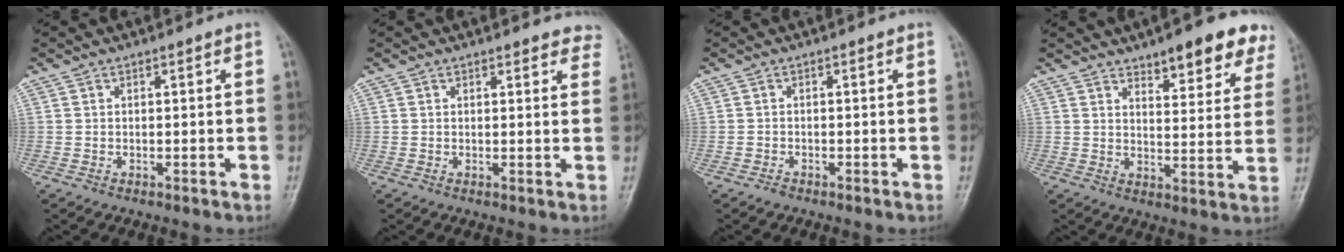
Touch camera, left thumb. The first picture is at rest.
{"total": 4.7, "force": [4.3, 1.7, 1.0], "torque": [0.024, -0.017, 0.029]}
{"total": 0.9, "force": [-0.8, 0.4, 0.1], "torque": [0.000, 0.001, -0.018]}
{"total": 12.3, "force": [8.7, 4.3, 7.6], "torque": [-0.056, -0.046, 0.109]}